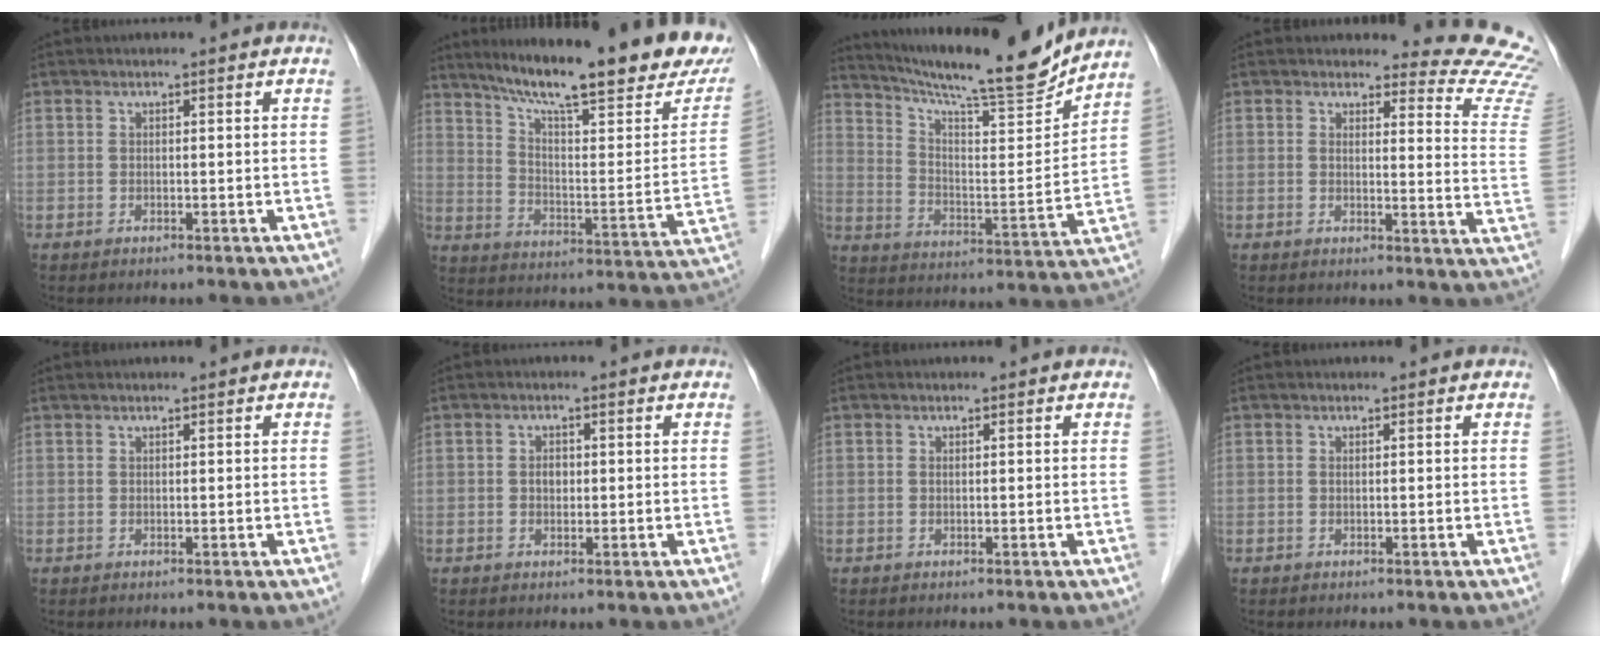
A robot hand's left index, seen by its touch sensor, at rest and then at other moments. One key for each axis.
{"total": 26.2, "fx": 20.2, "fy": 3.1, "fz": 16.4, "tx": -0.249, "ty": -0.027, "tz": 0.277}
{"total": 18.9, "fx": 17.4, "fy": 0.4, "fz": 7.4, "tx": -0.134, "ty": -0.033, "tz": 0.263}
{"total": 12.0, "fx": 11.9, "fy": 1.7, "fz": 1.0, "tx": 0.024, "ty": -0.118, "tz": 0.085}
{"total": 0.6, "fx": 0.6, "fy": 0.0, "fz": 0.1, "tx": -0.007, "ty": 0.011, "tz": 0.013}
{"total": 1.4, "fx": 0.0, "fy": 1.0, "fz": 0.9, "tx": -0.016, "ty": 0.002, "tz": 0.000}
{"total": 0.0}
{"total": 0.0}